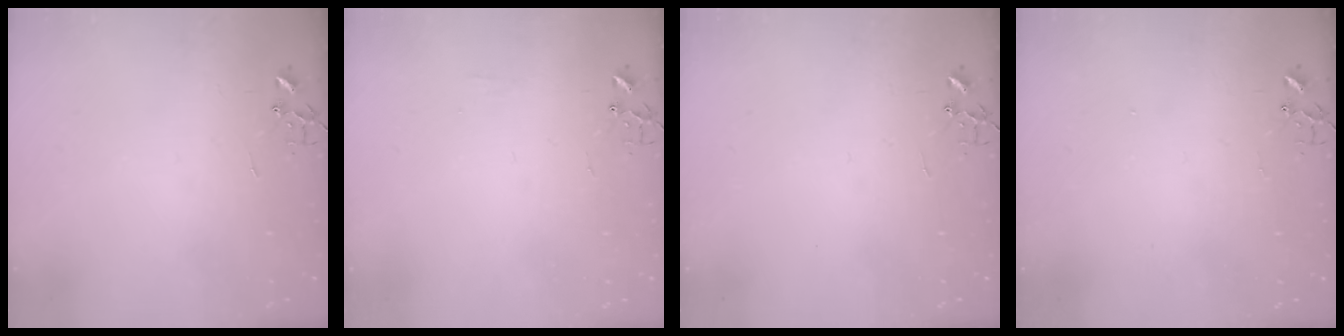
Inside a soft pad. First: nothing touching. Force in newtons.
{"total": 5.1, "press": 5.1, "slide": 0.7}
{"total": 0.0}
{"total": 1.3, "press": 1.2, "slide": 0.1}